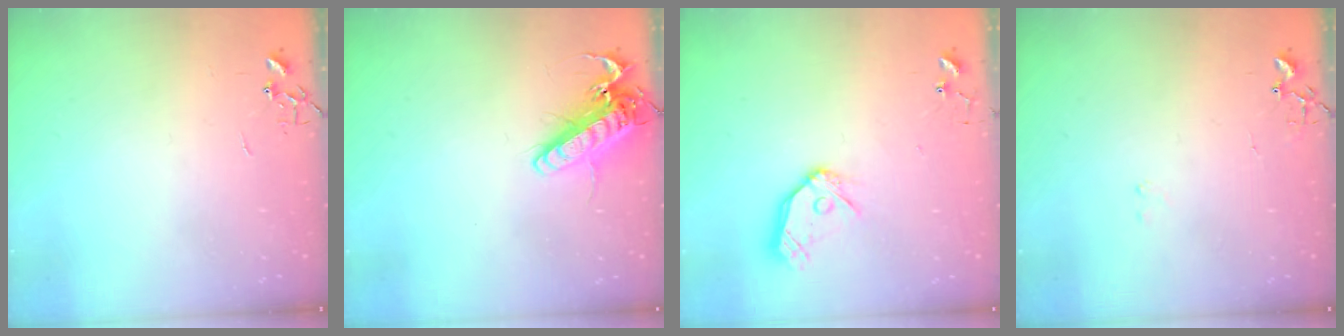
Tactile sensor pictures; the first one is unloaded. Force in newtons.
{"total": 15.7, "press": 15.5, "slide": 2.4}
{"total": 12.1, "press": 12.0, "slide": 1.3}
{"total": 8.6, "press": 8.5, "slide": 0.7}